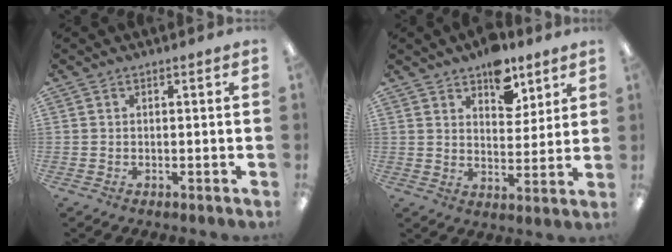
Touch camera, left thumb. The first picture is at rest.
{"total": 9.9, "force": [7.0, 5.5, 4.1], "torque": [-0.042, -0.040, 0.124]}